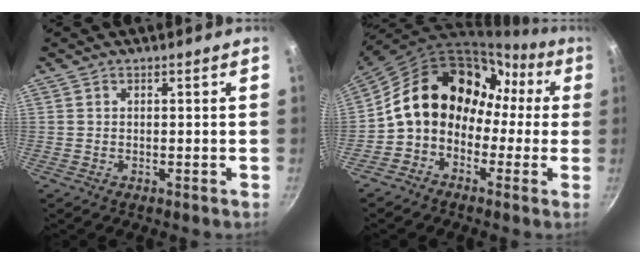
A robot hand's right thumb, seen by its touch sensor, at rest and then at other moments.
{"total": 16.4, "force": [-0.3, 13.0, 10.0], "torque": [-0.133, 0.068, -0.020]}